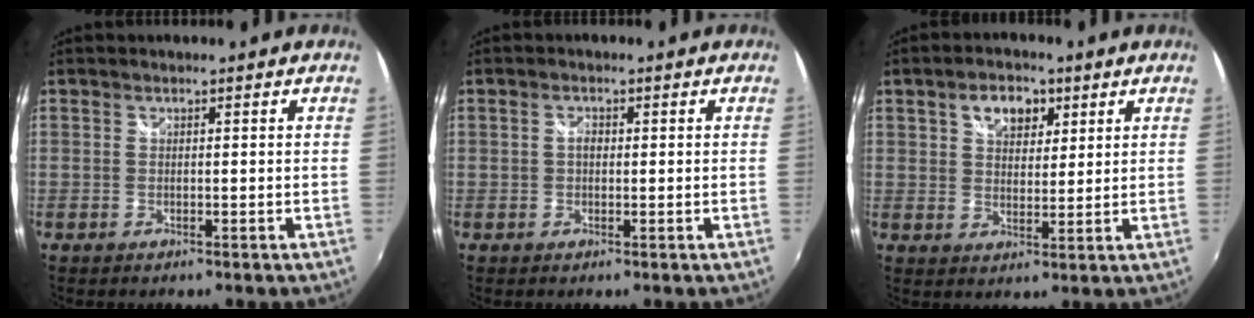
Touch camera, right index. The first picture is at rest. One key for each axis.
{"total": 1.4, "fx": 0.1, "fy": 1.0, "fz": 0.9, "tx": -0.016, "ty": 0.004, "tz": -0.002}
{"total": 6.7, "fx": 3.3, "fy": 4.3, "fz": 4.0, "tx": -0.064, "ty": 0.019, "tz": 0.054}